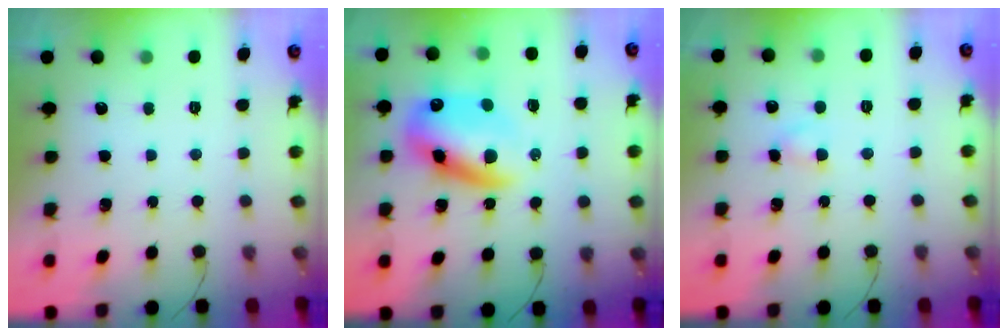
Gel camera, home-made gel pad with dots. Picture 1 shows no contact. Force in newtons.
{"total": 14.9, "press": 14.4, "slide": 3.8}
{"total": 2.7, "press": 2.5, "slide": 1.2}